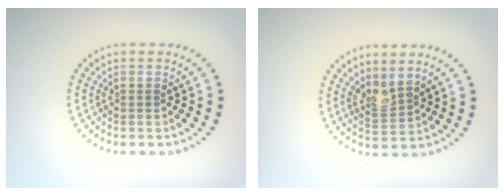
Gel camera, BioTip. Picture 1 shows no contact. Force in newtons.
{"total": 2.1, "press": 1.6, "slide": 1.3}